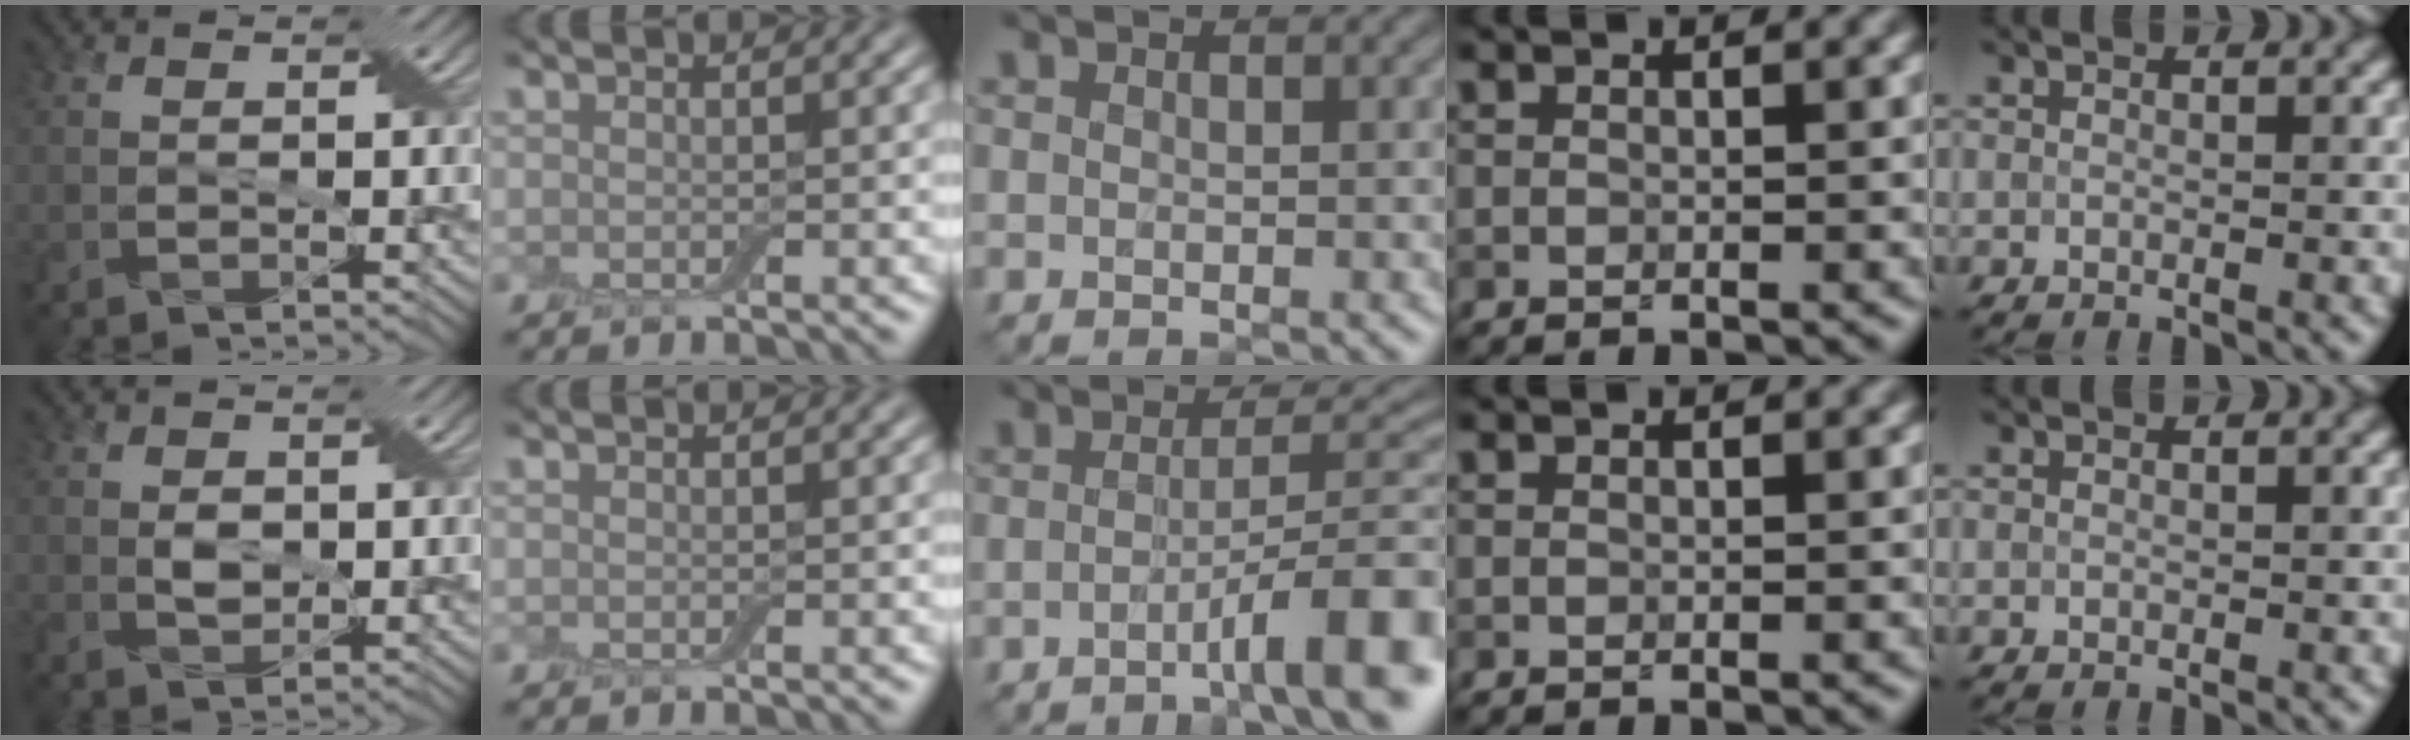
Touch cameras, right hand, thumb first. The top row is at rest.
{"thumb": {"total": 2.1, "force": [0.1, 1.6, 1.4], "torque": [-0.032, -0.002, 0.003]}, "middle": {"total": 8.4, "force": [-3.3, 1.5, 7.5], "torque": [-0.094, 0.015, -0.058]}}